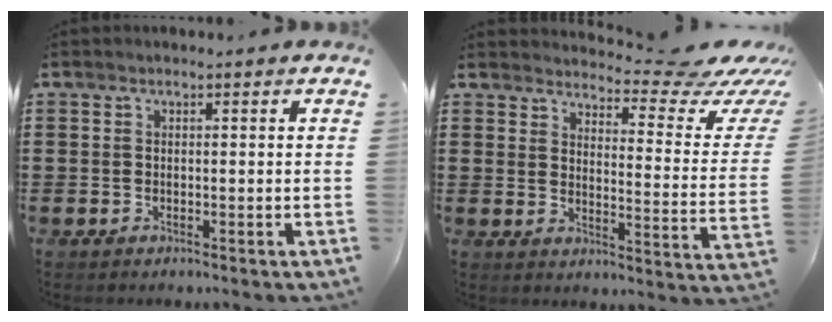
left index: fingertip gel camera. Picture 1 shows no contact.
{"total": 6.8, "force": [6.1, 0.8, 3.0], "torque": [-0.049, -0.054, 0.096]}